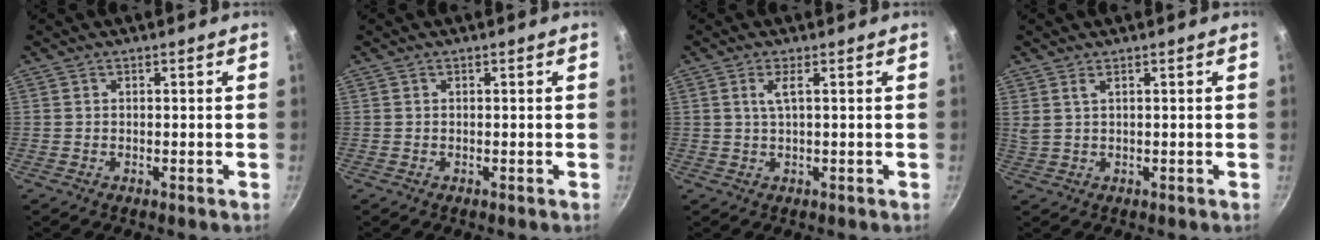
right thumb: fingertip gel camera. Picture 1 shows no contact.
{"total": 0.0}
{"total": 2.5, "force": [0.7, 0.3, 2.4], "torque": [-0.054, 0.002, 0.018]}
{"total": 2.1, "force": [1.1, 0.8, 1.7], "torque": [-0.036, -0.003, 0.026]}